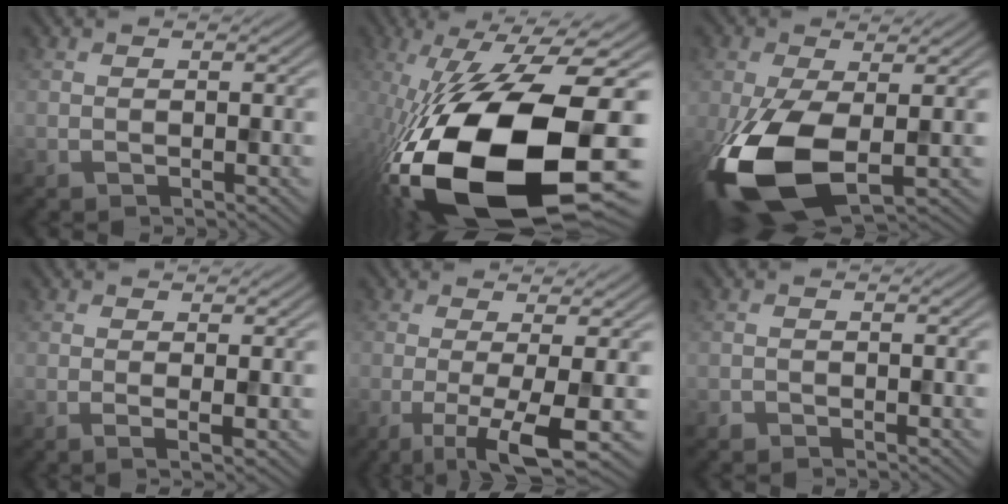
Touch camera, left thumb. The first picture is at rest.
{"total": 20.8, "force": [-7.4, 9.4, 17.0], "torque": [-0.334, -0.037, -0.112]}
{"total": 12.8, "force": [-3.6, 6.6, 10.4], "torque": [-0.248, -0.033, -0.051]}
{"total": 1.7, "force": [0.1, 0.3, 1.7], "torque": [-0.029, 0.001, -0.001]}
{"total": 7.2, "force": [-1.8, 1.5, 6.8], "torque": [-0.102, -0.001, -0.030]}
{"total": 0.6, "force": [-0.4, 0.1, -0.4], "torque": [0.009, 0.000, -0.005]}